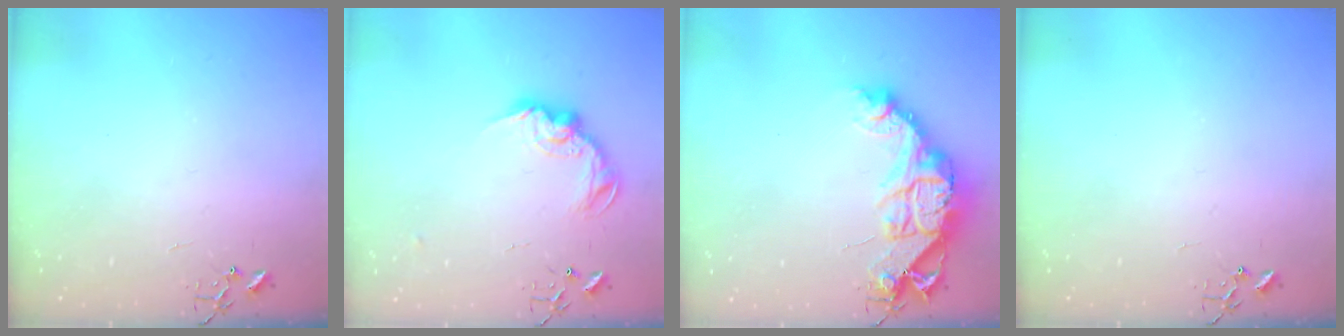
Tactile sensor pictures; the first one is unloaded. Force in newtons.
{"total": 12.8, "press": 12.8, "slide": 0.7}
{"total": 15.7, "press": 15.6, "slide": 1.6}
{"total": 0.0}